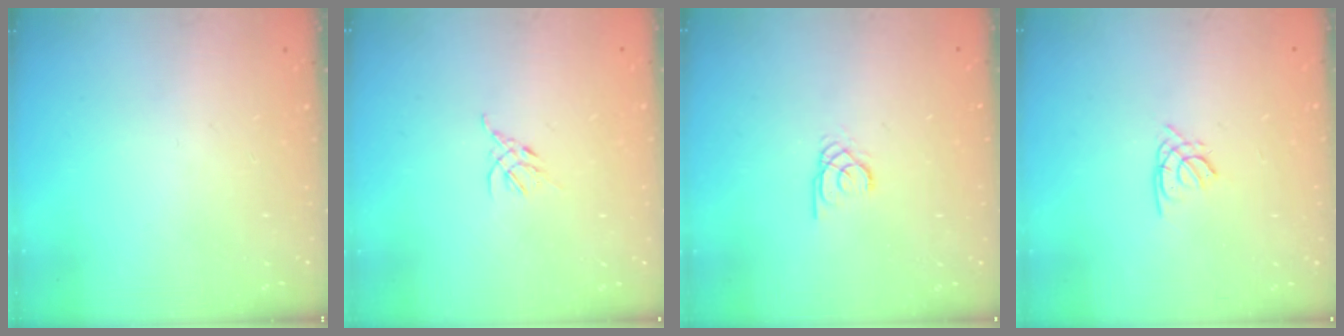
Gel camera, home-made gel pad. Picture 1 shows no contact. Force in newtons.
{"total": 2.7, "press": 2.6, "slide": 0.7}
{"total": 1.9, "press": 1.9, "slide": 0.1}
{"total": 1.4, "press": 1.4, "slide": 0.4}